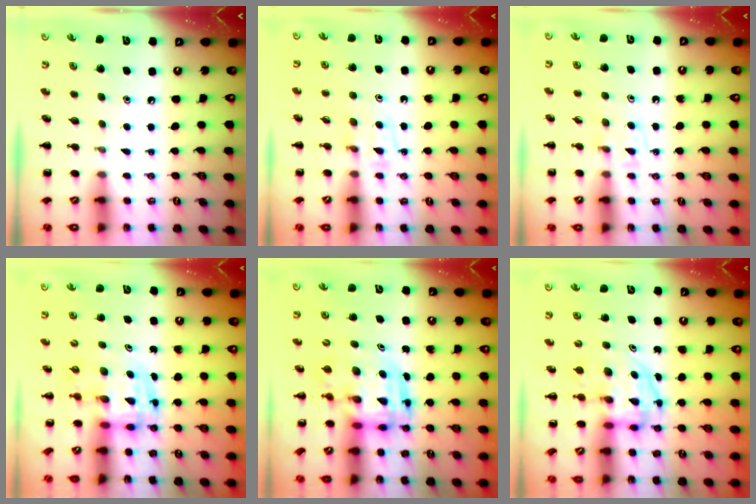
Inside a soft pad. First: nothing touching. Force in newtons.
{"total": 4.8, "press": 4.4, "slide": 1.8}
{"total": 3.5, "press": 3.2, "slide": 1.4}
{"total": 3.4, "press": 3.4, "slide": 0.6}
{"total": 3.5, "press": 3.4, "slide": 0.7}
{"total": 3.3, "press": 3.3, "slide": 0.5}